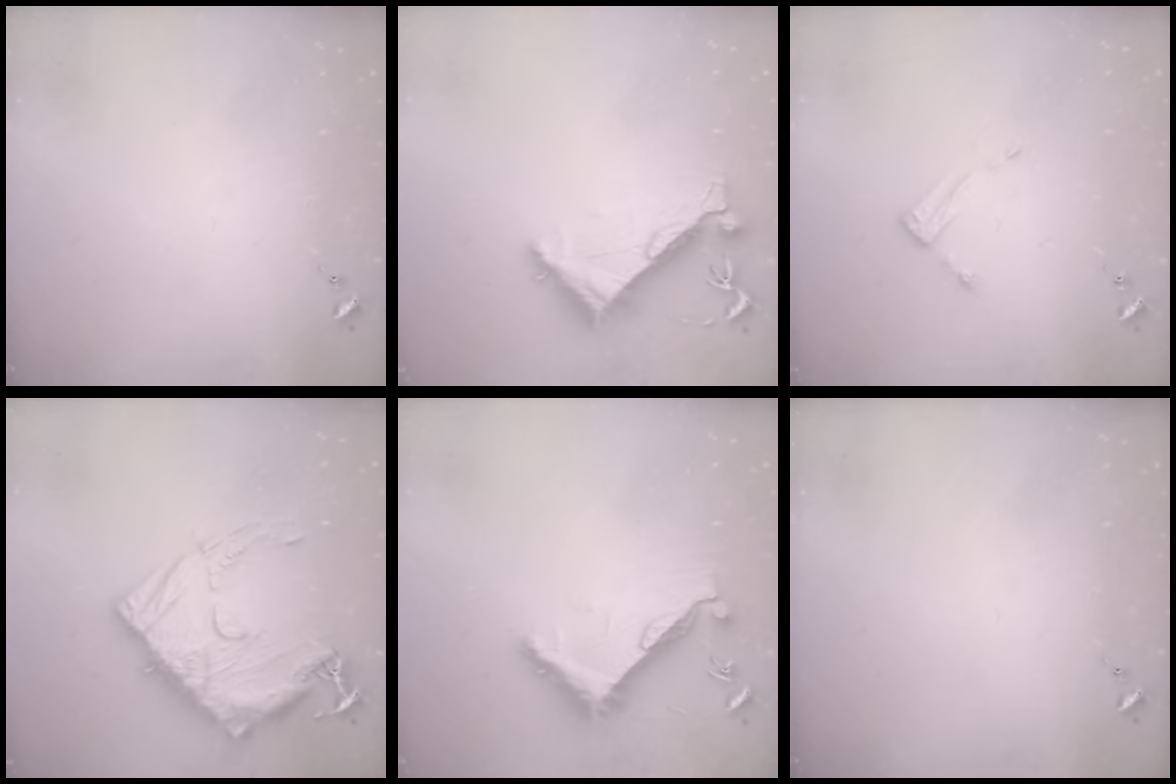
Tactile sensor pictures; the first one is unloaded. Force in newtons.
{"total": 6.7, "press": 6.6, "slide": 0.7}
{"total": 3.7, "press": 3.7, "slide": 0.1}
{"total": 19.9, "press": 19.8, "slide": 1.7}
{"total": 11.1, "press": 11.0, "slide": 0.7}
{"total": 0.0}